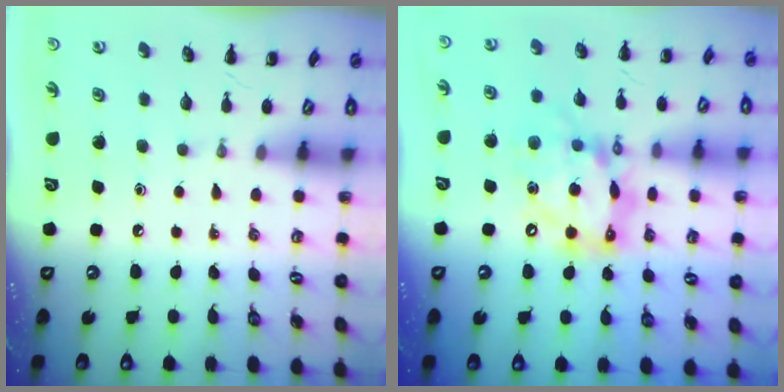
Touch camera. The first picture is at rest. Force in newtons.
{"total": 14.0, "press": 13.6, "slide": 3.6}